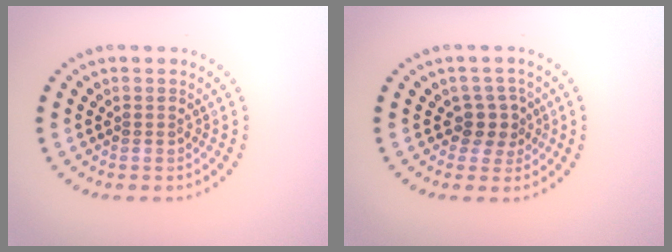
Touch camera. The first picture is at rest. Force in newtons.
{"total": 2.3, "press": 1.8, "slide": 1.3}